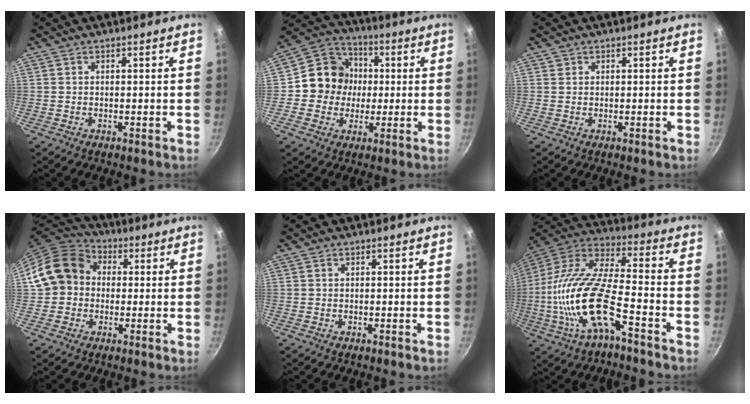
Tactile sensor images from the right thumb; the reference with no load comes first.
{"total": 11.5, "force": [0.1, 10.8, 4.1], "torque": [-0.029, 0.022, -0.018]}
{"total": 0.7, "force": [0.3, 0.6, 0.0], "torque": [0.006, 0.002, 0.003]}
{"total": 12.8, "force": [0.8, 11.0, 6.4], "torque": [-0.083, 0.032, -0.003]}
{"total": 0.0}
{"total": 19.8, "force": [-6.9, 6.7, 17.3], "torque": [-0.337, 0.049, -0.147]}